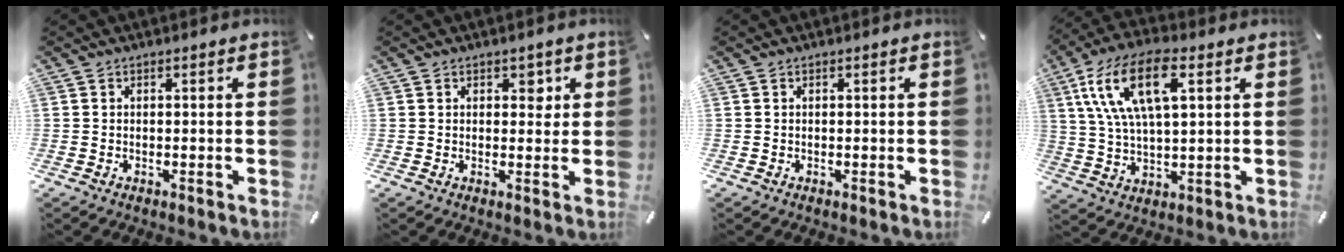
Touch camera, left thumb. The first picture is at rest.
{"total": 2.7, "force": [1.1, 1.9, 1.5], "torque": [-0.002, -0.008, 0.010]}
{"total": 0.0}
{"total": 15.1, "force": [6.1, 6.4, 12.2], "torque": [-0.268, 0.005, 0.105]}